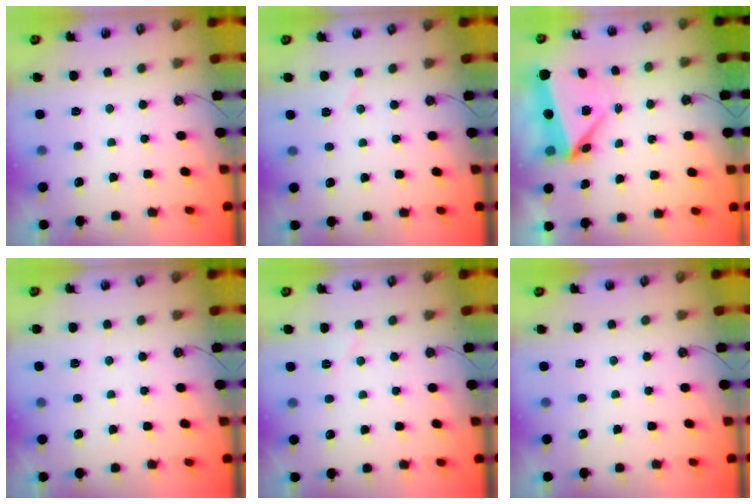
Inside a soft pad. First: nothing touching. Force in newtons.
{"total": 4.3, "press": 3.9, "slide": 1.8}
{"total": 5.3, "press": 5.0, "slide": 1.6}
{"total": 2.6, "press": 2.5, "slide": 0.7}
{"total": 3.8, "press": 3.3, "slide": 1.8}
{"total": 0.0}